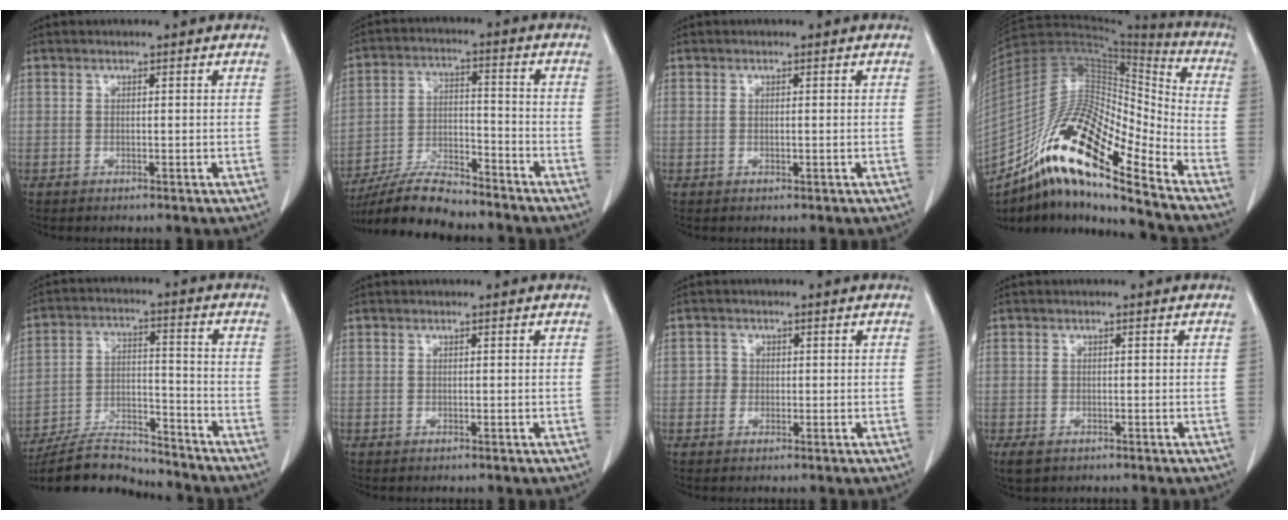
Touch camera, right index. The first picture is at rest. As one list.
[{"total": 10.7, "force": [-9.8, 1.8, 3.9], "torque": [-0.067, -0.005, -0.181]}, {"total": 0.6, "force": [0.0, 0.2, 0.6], "torque": [-0.014, -0.001, 0.002]}, {"total": 19.7, "force": [-13.0, 3.4, 14.4], "torque": [-0.281, 0.007, -0.235]}, {"total": 12.1, "force": [-11.6, 2.3, 2.6], "torque": [-0.038, 0.017, -0.206]}, {"total": 0.0}, {"total": 1.9, "force": [0.0, 1.9, 0.1], "torque": [0.007, 0.006, -0.003]}, {"total": 2.1, "force": [-1.0, 1.6, 0.9], "torque": [-0.018, -0.003, -0.010]}]